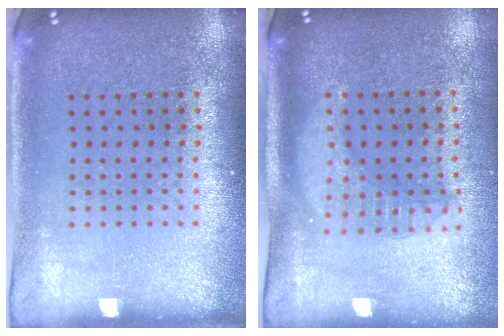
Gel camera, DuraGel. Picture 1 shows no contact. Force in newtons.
{"total": 1.8, "press": 1.5, "slide": 0.9}